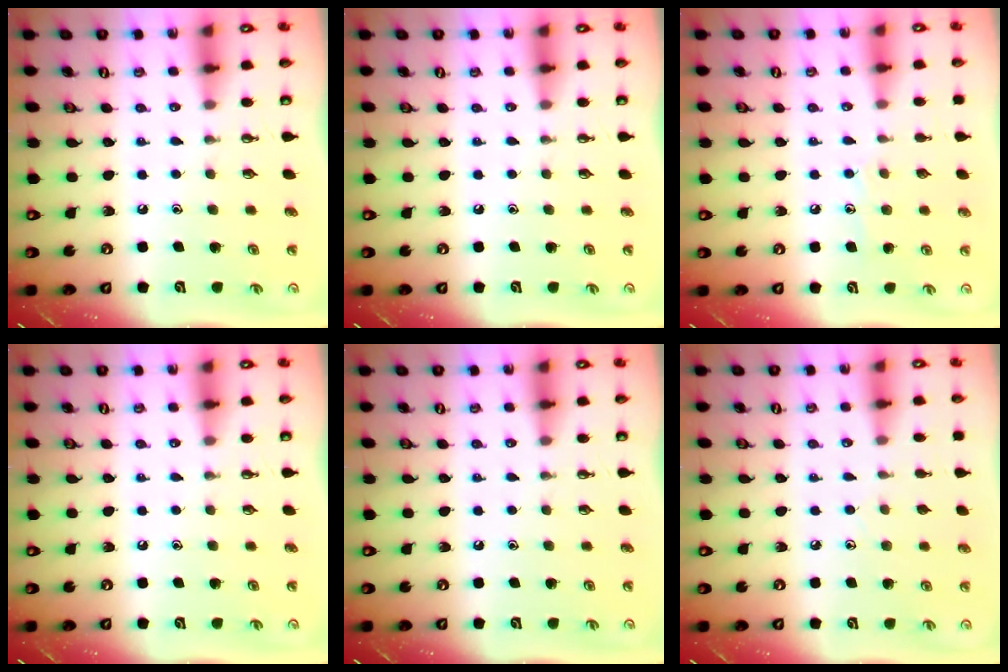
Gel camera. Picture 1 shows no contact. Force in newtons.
{"total": 0.0}
{"total": 7.4, "press": 7.4, "slide": 0.7}
{"total": 0.0}
{"total": 0.0}
{"total": 4.6, "press": 4.5, "slide": 0.5}